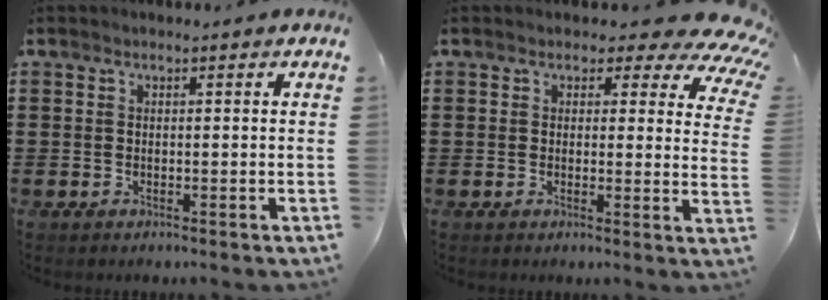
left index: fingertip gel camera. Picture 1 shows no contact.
{"total": 3.9, "force": [2.7, 1.9, 2.0], "torque": [-0.032, -0.016, 0.041]}